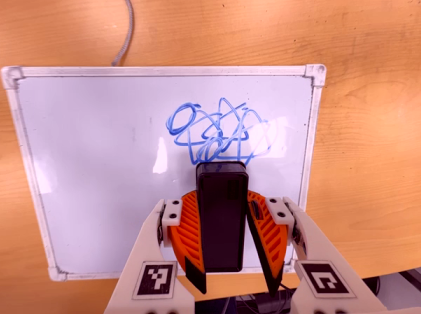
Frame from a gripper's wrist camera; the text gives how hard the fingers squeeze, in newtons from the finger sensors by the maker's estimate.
{"total": 5.8, "left": 5.5, "right": 6.1}